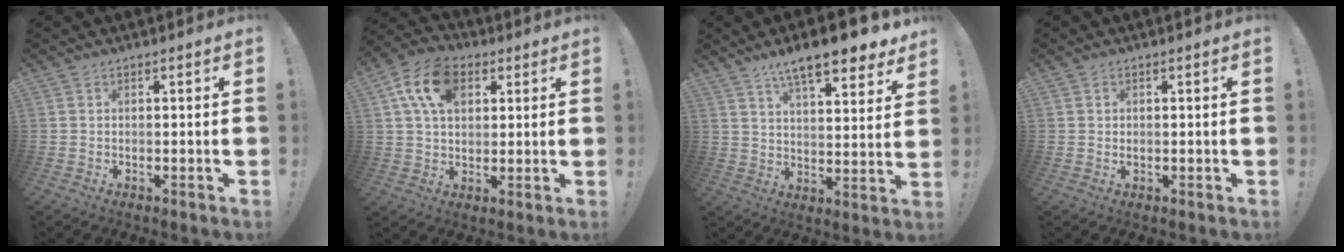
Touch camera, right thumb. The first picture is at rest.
{"total": 13.8, "force": [5.7, 9.4, 8.5], "torque": [-0.142, -0.006, 0.106]}
{"total": 13.5, "force": [9.6, 2.9, 9.1], "torque": [-0.139, -0.066, 0.155]}
{"total": 0.6, "force": [0.3, 0.5, 0.1], "torque": [0.005, -0.001, 0.004]}